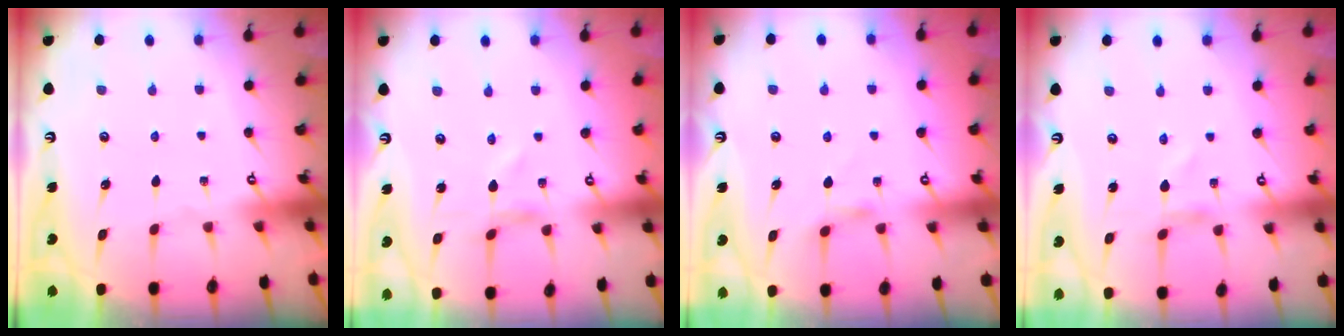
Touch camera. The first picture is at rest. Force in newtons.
{"total": 0.0}
{"total": 2.8, "press": 2.7, "slide": 0.6}
{"total": 1.0, "press": 1.0, "slide": 0.1}